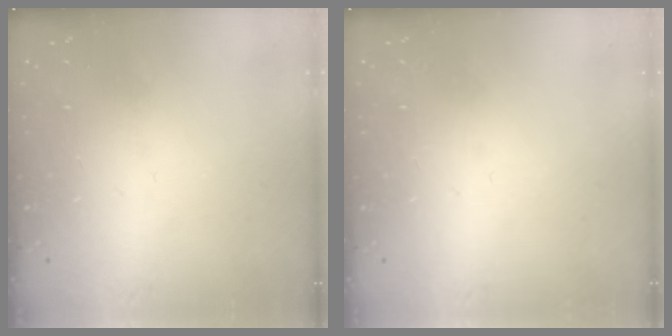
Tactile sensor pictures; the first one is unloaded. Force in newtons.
{"total": 0.0}